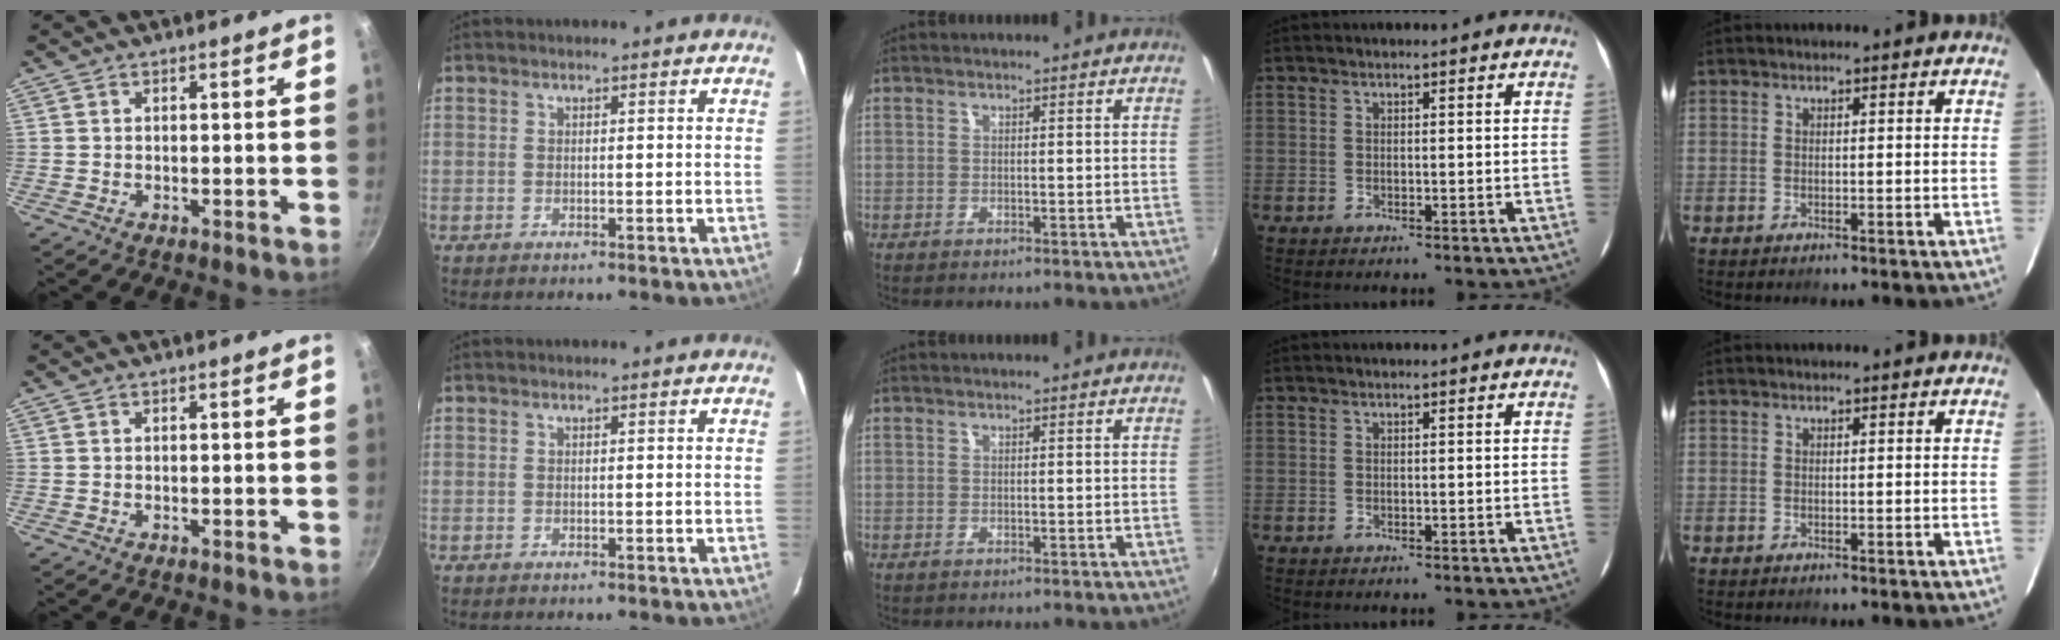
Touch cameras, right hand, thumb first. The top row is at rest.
{}